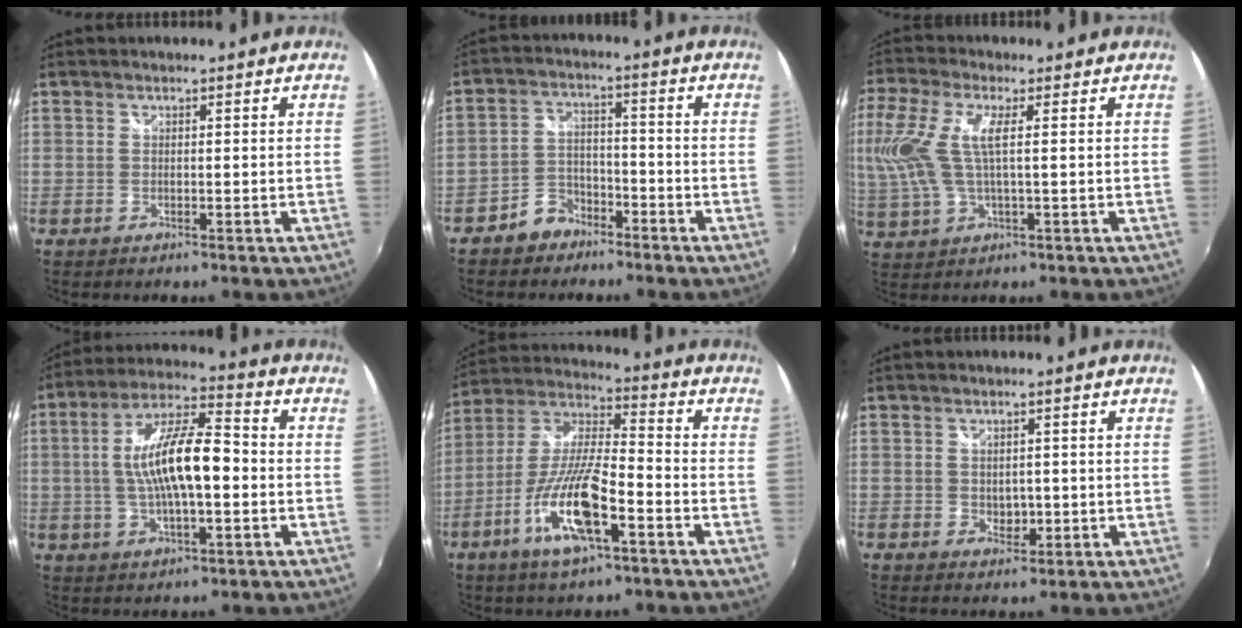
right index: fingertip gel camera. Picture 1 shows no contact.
{"total": 6.0, "force": [-4.5, 3.8, 1.2], "torque": [-0.035, 0.019, -0.076]}
{"total": 12.7, "force": [1.8, 4.2, 11.8], "torque": [-0.247, 0.006, 0.037]}
{"total": 14.0, "force": [-0.8, 4.1, 13.3], "torque": [-0.247, 0.014, -0.018]}
{"total": 15.4, "force": [-7.0, 3.8, 13.2], "torque": [-0.275, -0.014, -0.136]}
{"total": 2.6, "force": [-0.1, 2.1, 1.6], "torque": [-0.022, -0.002, -0.001]}